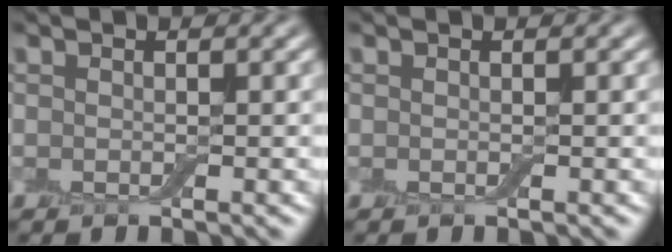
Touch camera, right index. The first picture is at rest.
{"total": 0.0}